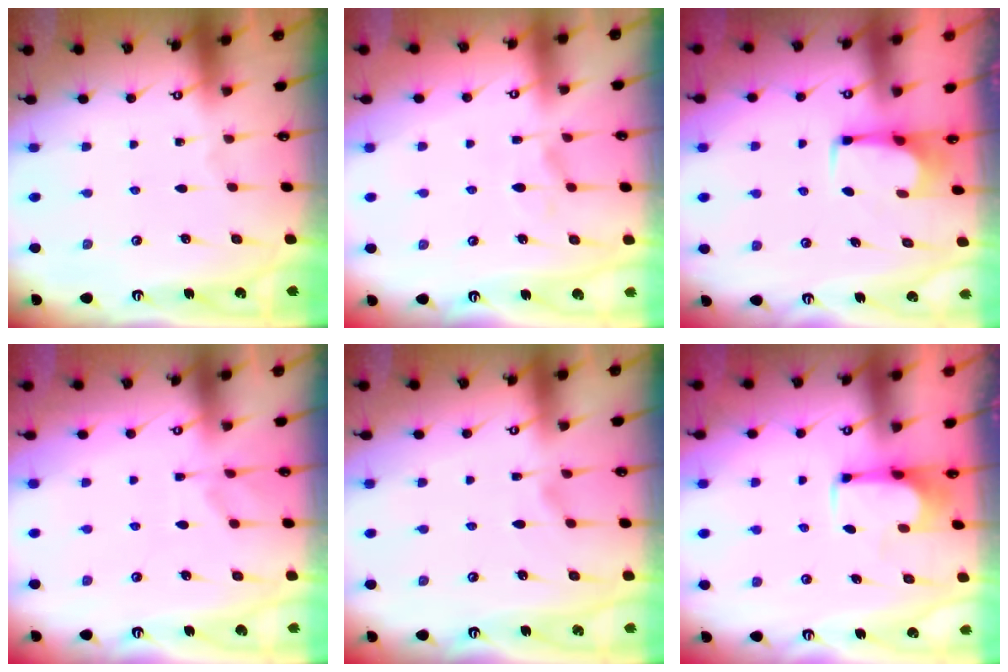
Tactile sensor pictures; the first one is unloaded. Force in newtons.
{"total": 1.4, "press": 1.0, "slide": 1.0}
{"total": 2.7, "press": 2.7, "slide": 0.4}
{"total": 3.8, "press": 3.6, "slide": 1.2}
{"total": 1.3, "press": 0.9, "slide": 0.8}
{"total": 3.7, "press": 3.6, "slide": 1.0}